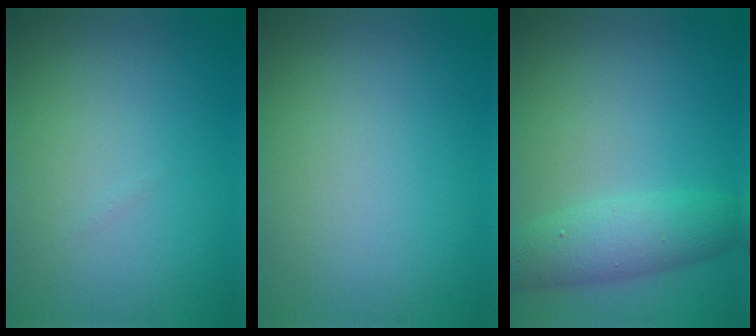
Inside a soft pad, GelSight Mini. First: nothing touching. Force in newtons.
{"total": 0.0}
{"total": 3.8, "press": 3.8, "slide": 0.1}